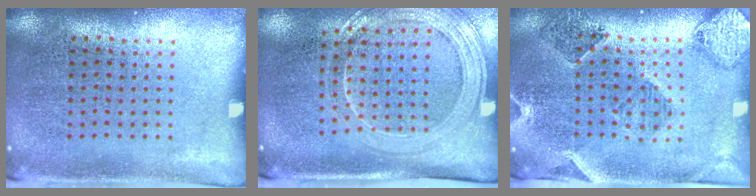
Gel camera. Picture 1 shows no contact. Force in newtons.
{"total": 1.9, "press": 1.7, "slide": 0.8}
{"total": 1.4, "press": 1.4, "slide": 0.3}